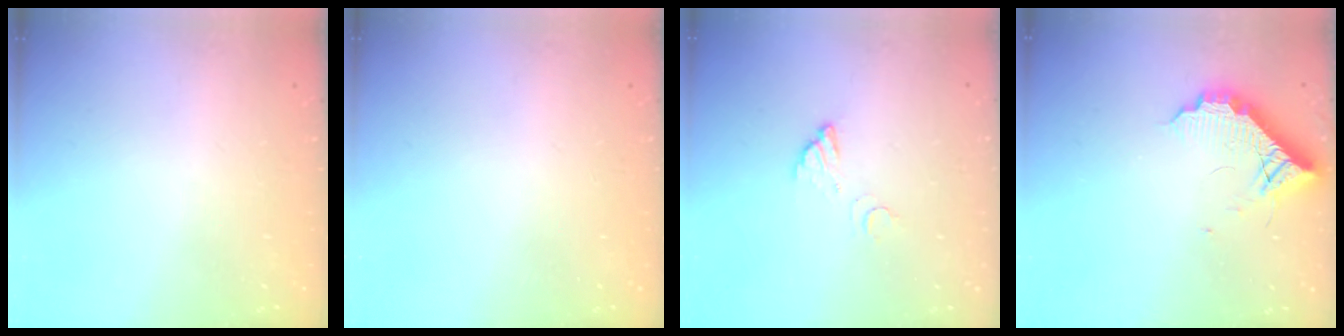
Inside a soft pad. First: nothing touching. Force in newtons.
{"total": 0.0}
{"total": 3.5, "press": 3.5, "slide": 0.2}
{"total": 9.9, "press": 9.9, "slide": 0.9}